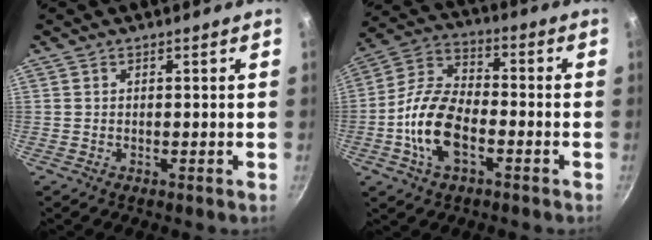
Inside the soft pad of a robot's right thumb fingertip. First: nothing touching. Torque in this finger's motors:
{"motor_torque": [-0.05, 0.42, 0.07, -0.10, 0.09]}